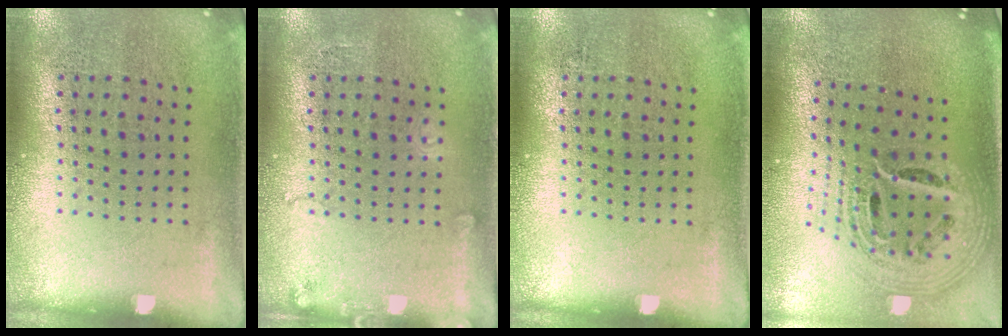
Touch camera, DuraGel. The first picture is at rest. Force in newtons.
{"total": 1.3, "press": 1.3, "slide": 0.1}
{"total": 0.0}
{"total": 2.6, "press": 1.8, "slide": 1.9}